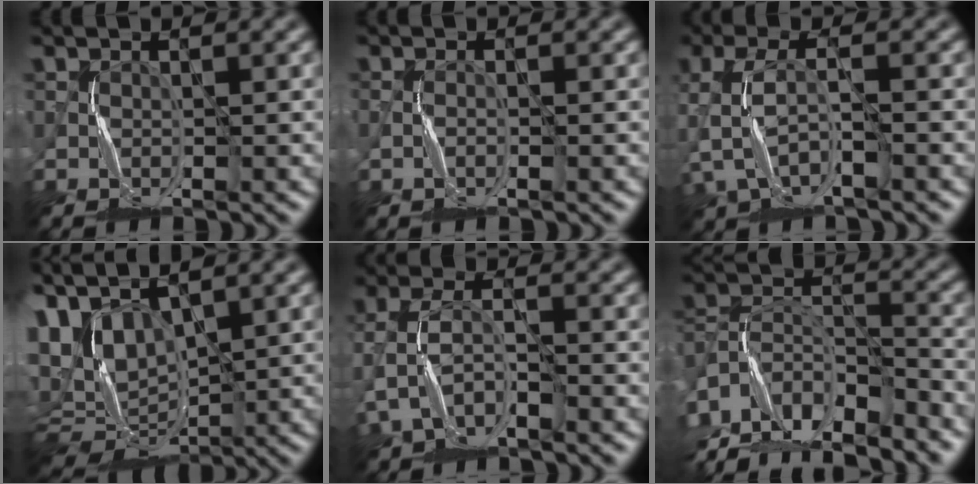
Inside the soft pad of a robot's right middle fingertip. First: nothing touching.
{"total": 0.6, "force": [-0.6, -0.2, 0.1], "torque": [-0.005, 0.003, -0.012]}
{"total": 3.3, "force": [-2.0, 1.6, 2.1], "torque": [-0.057, 0.006, -0.042]}
{"total": 8.4, "force": [3.3, 5.4, 5.4], "torque": [-0.126, 0.008, 0.066]}
{"total": 3.0, "force": [-2.0, 1.3, 1.8], "torque": [-0.050, 0.006, -0.042]}
{"total": 11.8, "force": [-10.1, 4.1, 4.5], "torque": [-0.101, 0.003, -0.172]}